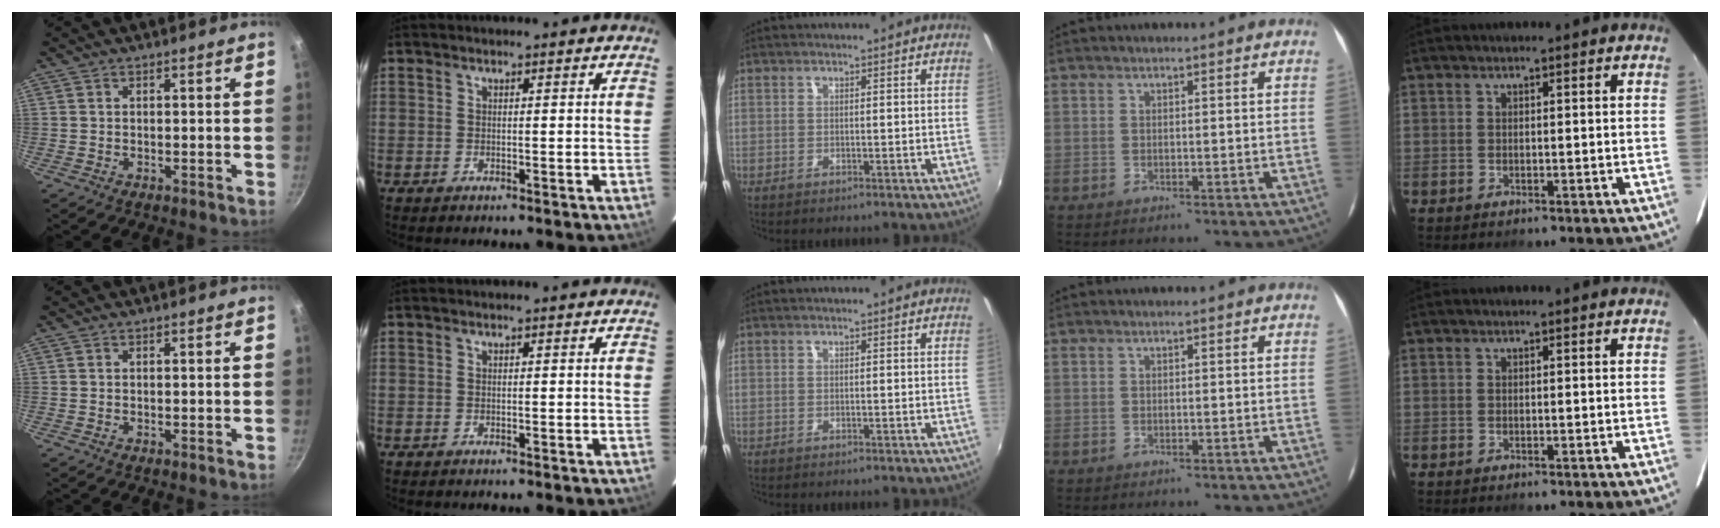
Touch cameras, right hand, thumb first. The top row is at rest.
{}